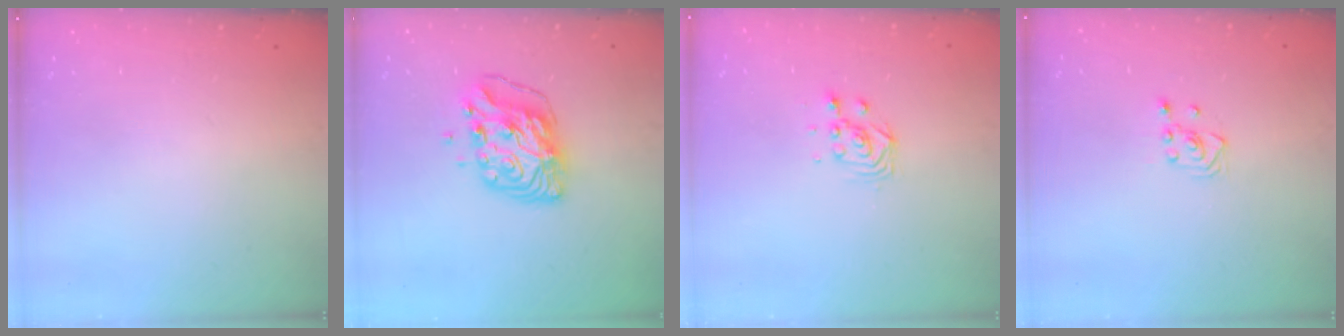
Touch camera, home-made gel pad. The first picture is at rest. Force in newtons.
{"total": 10.5, "press": 10.4, "slide": 1.7}
{"total": 3.0, "press": 3.0, "slide": 0.0}
{"total": 3.0, "press": 2.6, "slide": 1.5}